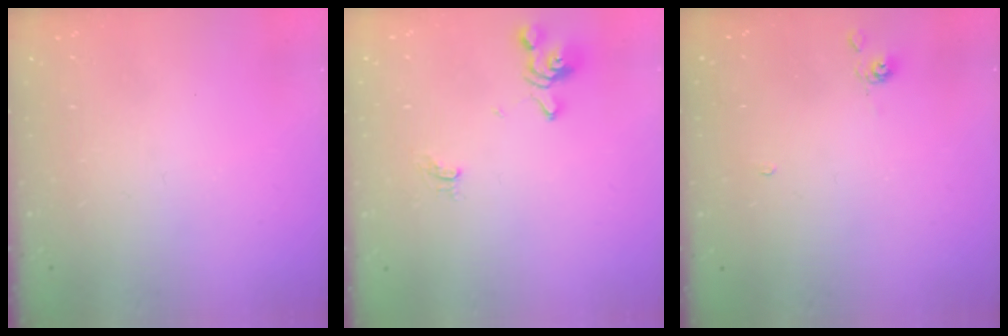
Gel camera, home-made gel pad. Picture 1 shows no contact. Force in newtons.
{"total": 2.6, "press": 2.5, "slide": 0.6}
{"total": 4.6, "press": 4.6, "slide": 0.3}